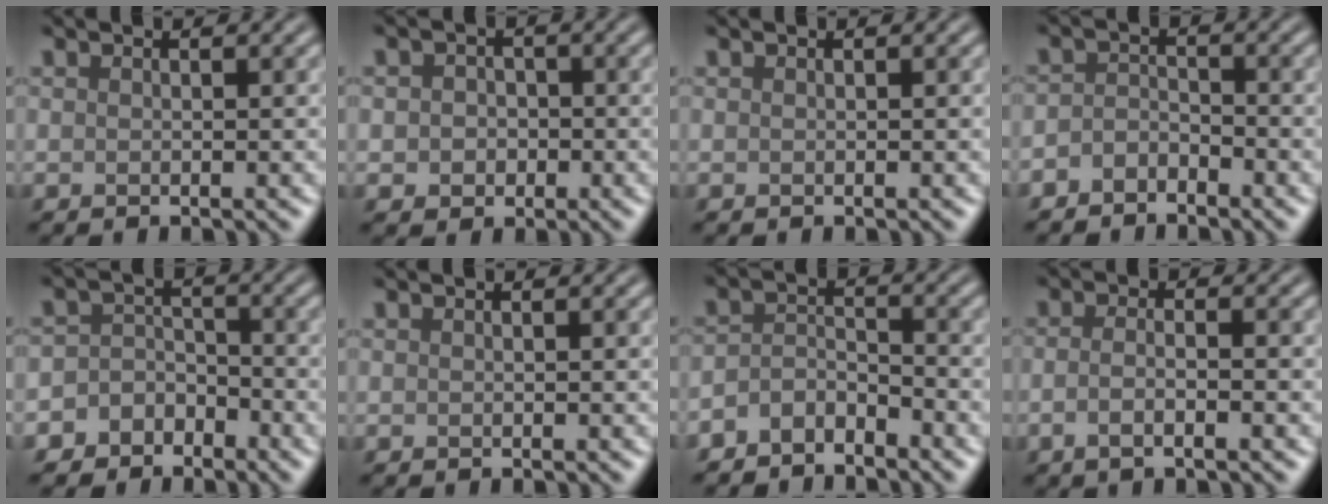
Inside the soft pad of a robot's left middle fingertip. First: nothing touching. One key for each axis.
{"total": 2.4, "fx": -0.2, "fy": 2.2, "fz": 1.0, "tx": -0.001, "ty": -0.003, "tz": -0.012}
{"total": 0.0}
{"total": 1.9, "fx": -1.5, "fy": 0.9, "fz": 0.5, "tx": -0.010, "ty": 0.006, "tz": -0.035}
{"total": 4.5, "fx": -2.9, "fy": 3.5, "fz": 0.2, "tx": 0.036, "ty": 0.004, "tz": -0.068}
{"total": 0.0}
{"total": 2.8, "fx": -2.4, "fy": 1.1, "fz": 0.9, "tx": -0.021, "ty": 0.006, "tz": -0.053}
{"total": 2.4, "fx": -0.9, "fy": 0.8, "fz": 2.1, "tx": -0.033, "ty": -0.002, "tz": -0.021}